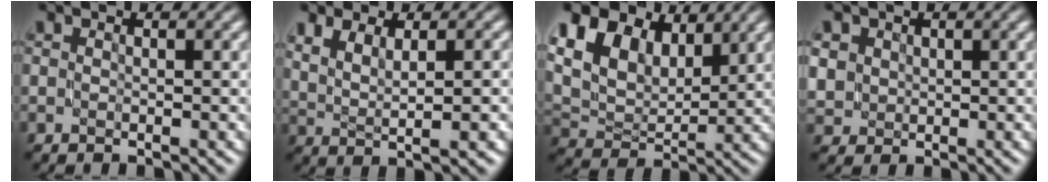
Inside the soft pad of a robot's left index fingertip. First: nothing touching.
{"total": 4.2, "force": [1.5, 1.7, 3.5], "torque": [-0.067, 0.002, 0.036]}
{"total": 11.0, "force": [6.2, 6.6, 6.2], "torque": [-0.147, 0.029, 0.098]}
{"total": 3.5, "force": [1.2, 3.0, 1.2], "torque": [-0.051, 0.010, 0.033]}